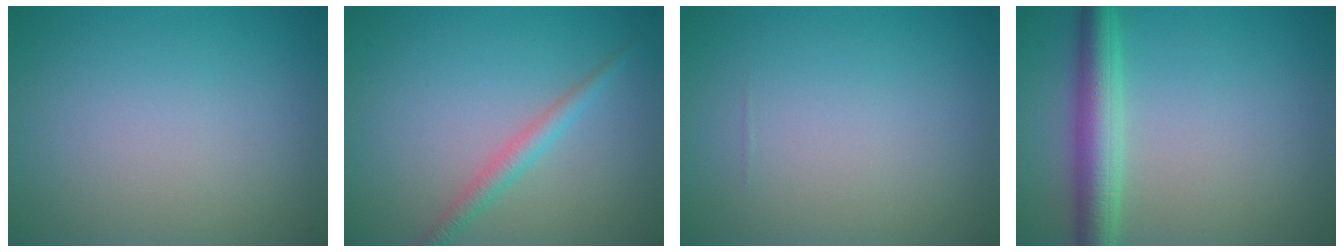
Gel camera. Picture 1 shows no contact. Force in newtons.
{"total": 2.0, "press": 2.0, "slide": 0.0}
{"total": 0.0}
{"total": 4.4, "press": 4.4, "slide": 0.1}